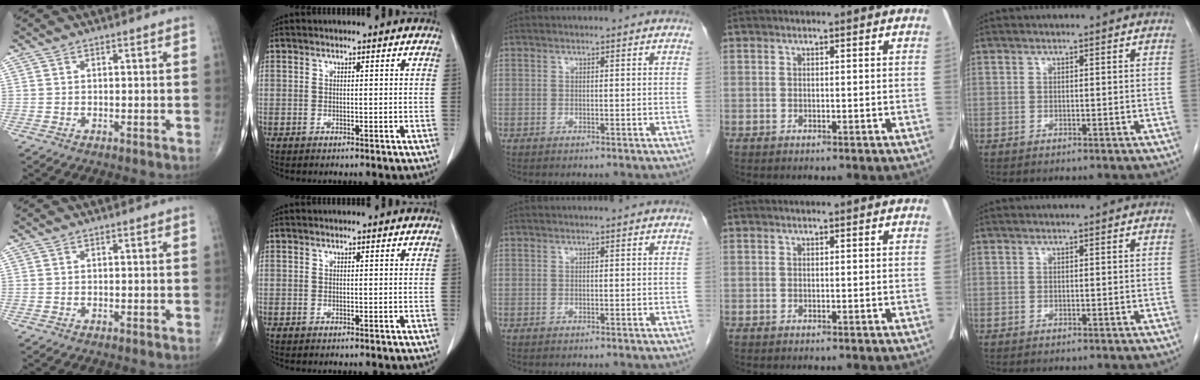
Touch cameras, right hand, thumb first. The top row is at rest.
{}